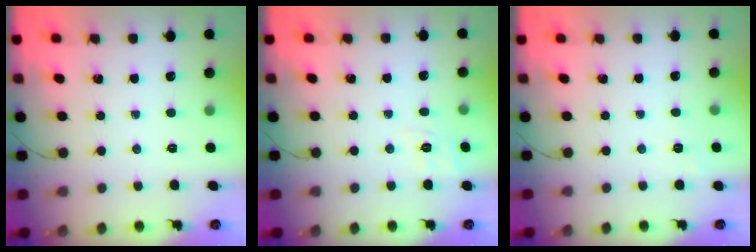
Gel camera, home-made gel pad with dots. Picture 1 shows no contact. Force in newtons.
{"total": 2.0, "press": 0.4, "slide": 2.0}
{"total": 2.0, "press": 1.2, "slide": 1.6}